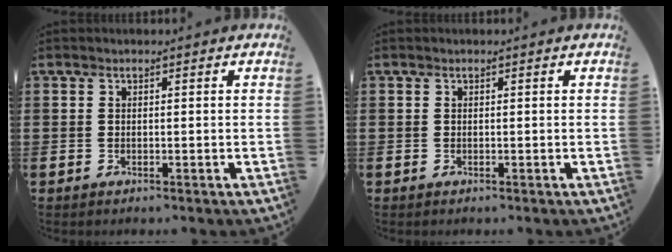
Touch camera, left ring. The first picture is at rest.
{"total": 0.0}